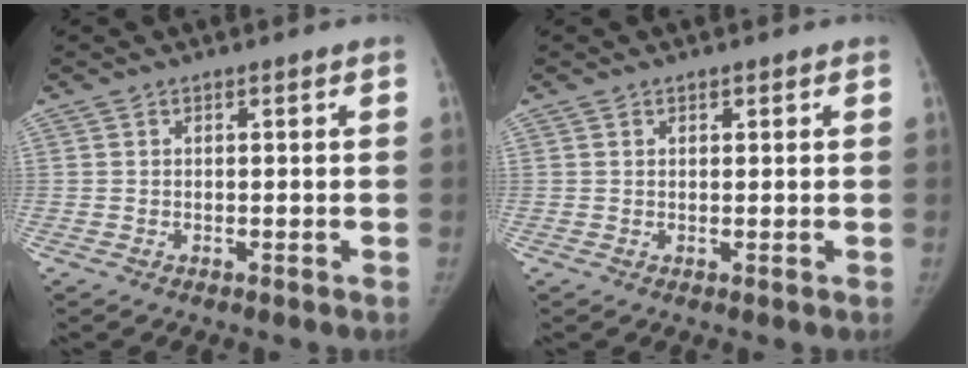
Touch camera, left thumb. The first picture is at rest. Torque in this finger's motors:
{"motor_torque": [-0.69, -0.02, -0.23, 0.60, 0.04]}